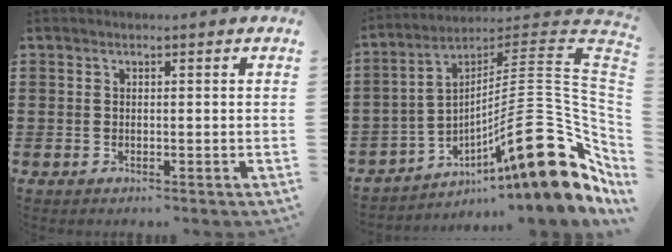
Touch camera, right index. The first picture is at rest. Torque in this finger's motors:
{"motor_torque": [0.77, -0.28, 0.71, 0.07]}